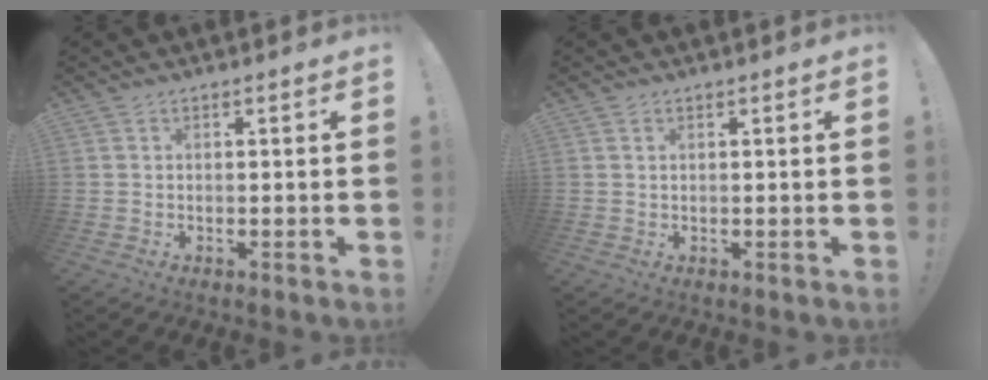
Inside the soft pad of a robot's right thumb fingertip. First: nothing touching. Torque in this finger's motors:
{"motor_torque": [0.03, -0.16, 0.02, 0.26, 0.01]}